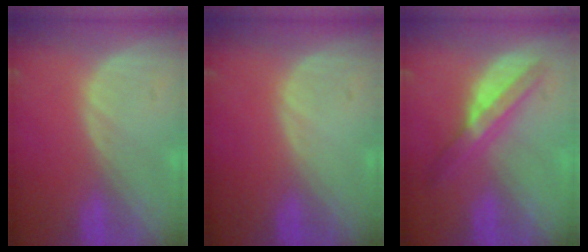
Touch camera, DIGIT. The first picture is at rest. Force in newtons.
{"total": 0.0}
{"total": 6.2, "press": 5.5, "slide": 2.8}